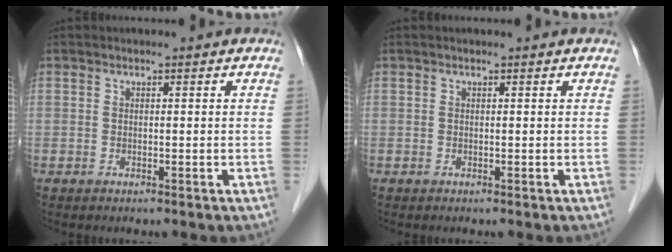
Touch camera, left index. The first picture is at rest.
{"total": 0.0}